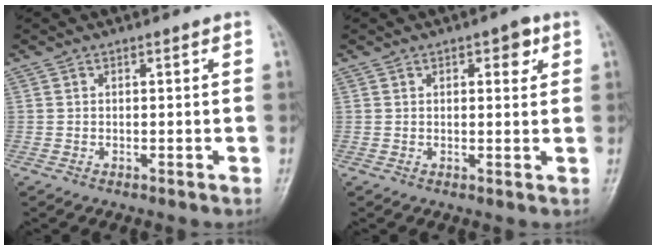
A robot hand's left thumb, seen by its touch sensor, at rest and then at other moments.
{"total": 3.6, "force": [1.7, 1.6, 2.7], "torque": [-0.022, -0.004, 0.019]}